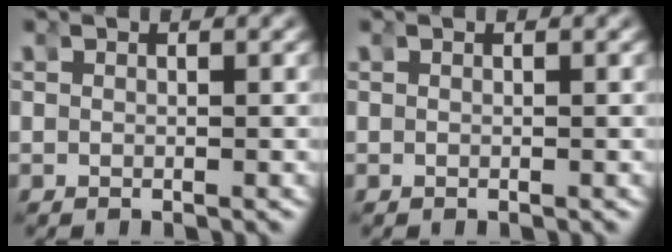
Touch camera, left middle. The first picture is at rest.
{"total": 0.0}